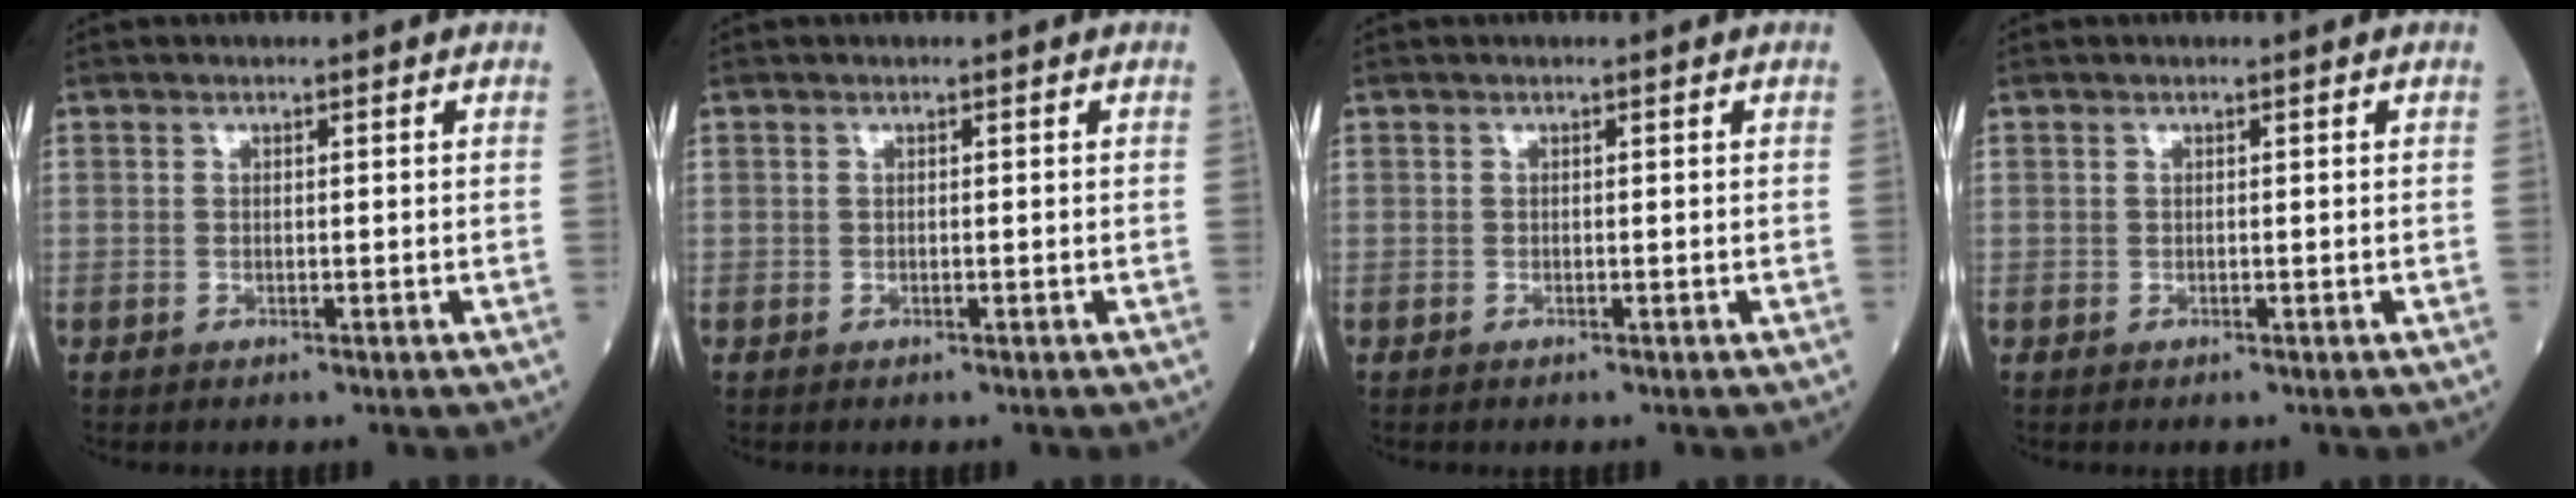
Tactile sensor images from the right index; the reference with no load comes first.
{"total": 0.0}
{"total": 0.0}
{"total": 0.0}